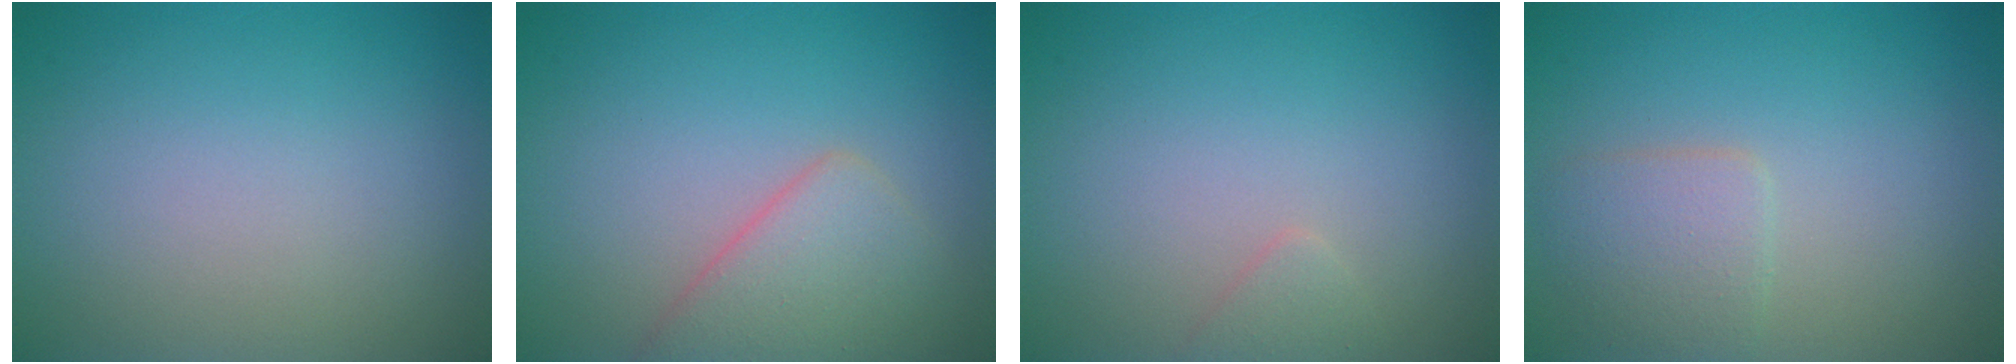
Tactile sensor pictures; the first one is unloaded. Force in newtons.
{"total": 3.9, "press": 3.9, "slide": 0.1}
{"total": 0.9, "press": 0.9, "slide": 0.1}
{"total": 2.5, "press": 2.5, "slide": 0.1}